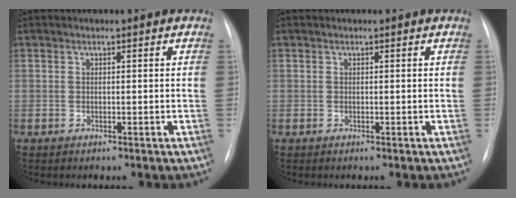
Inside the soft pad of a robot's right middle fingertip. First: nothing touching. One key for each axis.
{"total": 0.0}